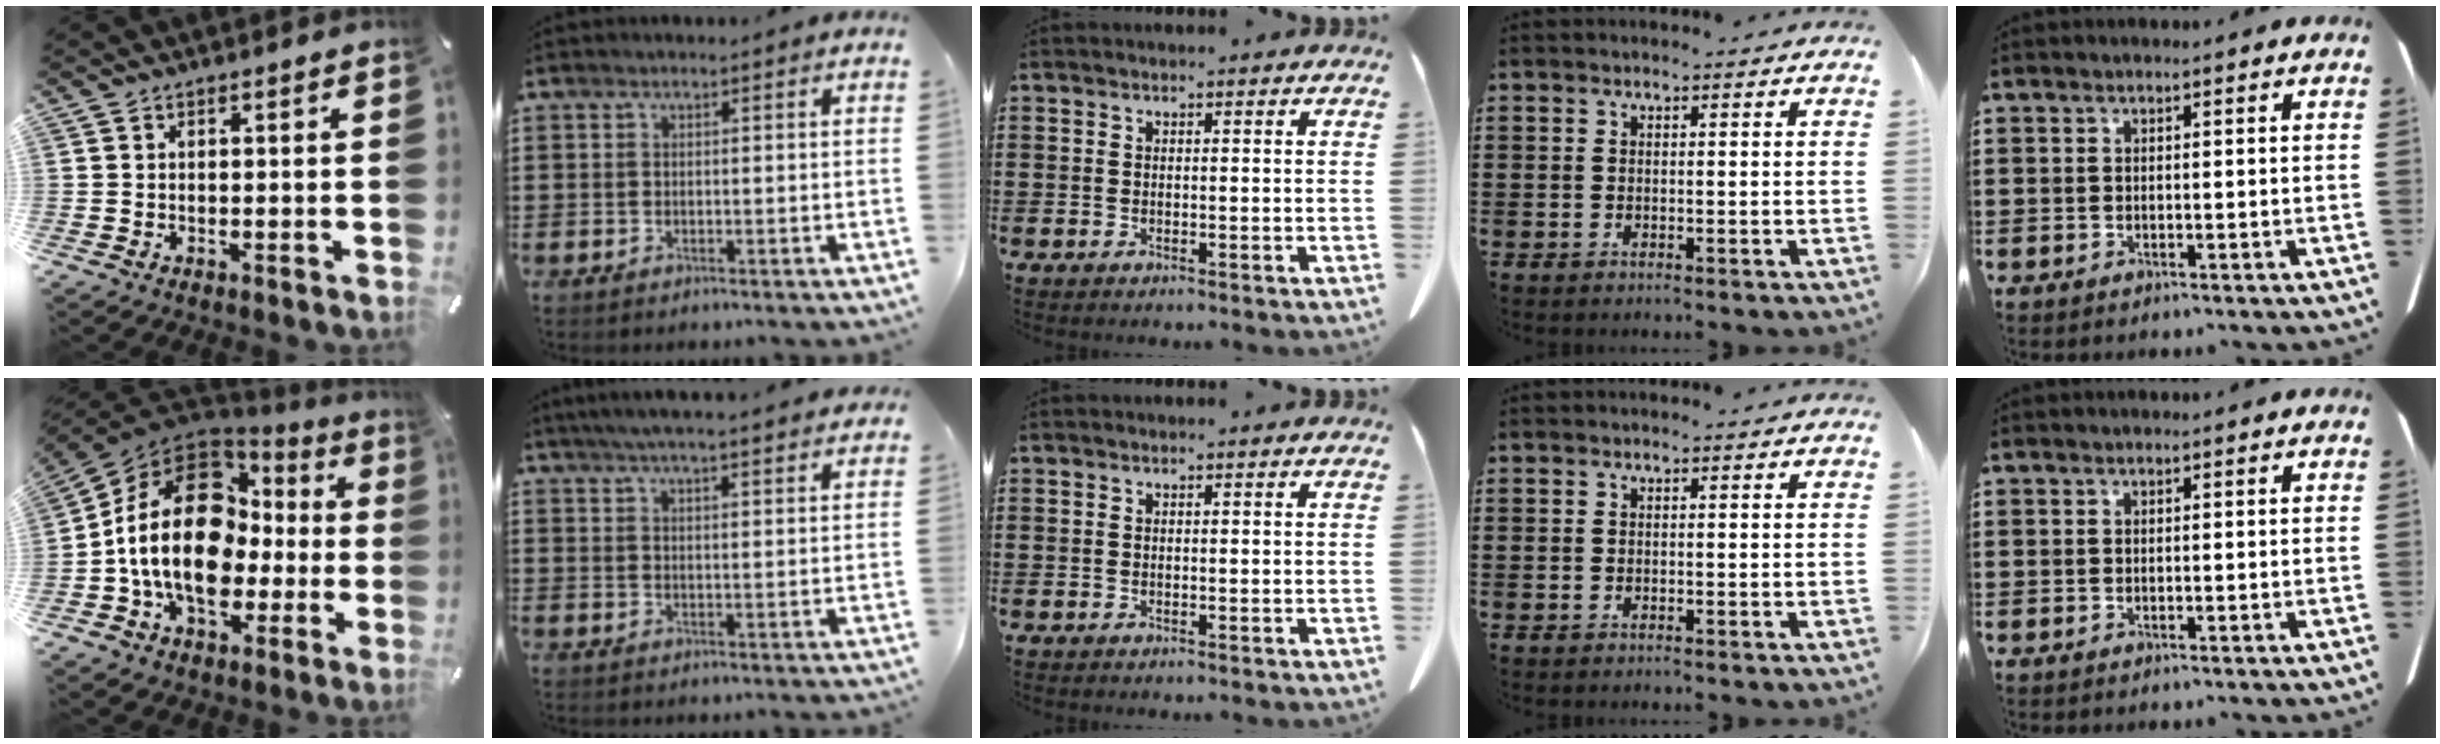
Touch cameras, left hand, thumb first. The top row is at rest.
{"thumb": {"total": 22.1, "force": [-0.6, 16.0, 15.2], "torque": [-0.298, 0.008, -0.009]}, "index": {"total": 4.9, "force": [4.5, -0.2, 1.9], "torque": [-0.049, -0.014, 0.080]}}